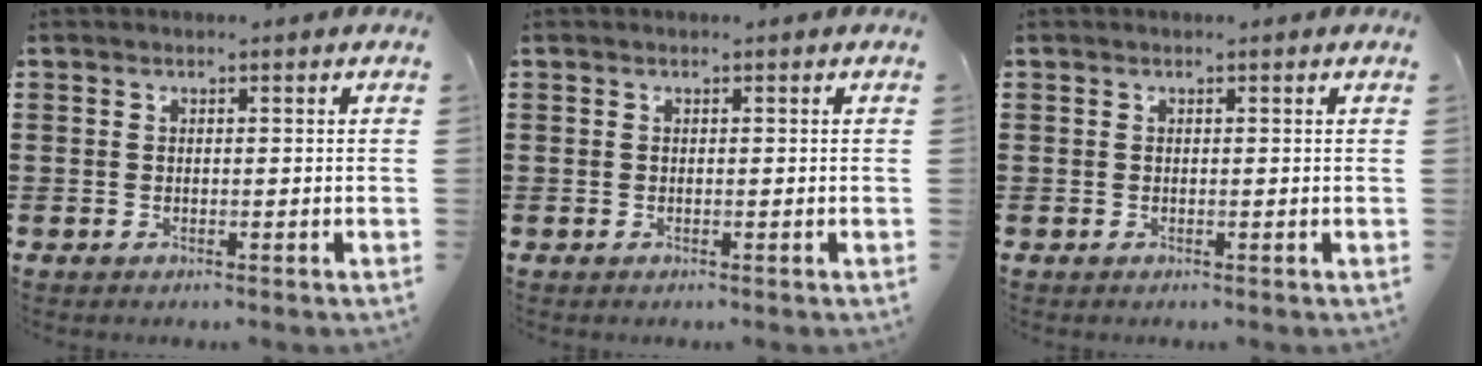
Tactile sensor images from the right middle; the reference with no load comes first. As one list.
[{"total": 0.0}, {"total": 0.0}]